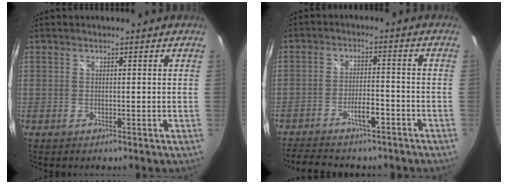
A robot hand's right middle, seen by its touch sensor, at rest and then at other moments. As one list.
[{"total": 9.5, "force": [-7.5, 3.1, 4.9], "torque": [-0.105, 0.002, -0.117]}]